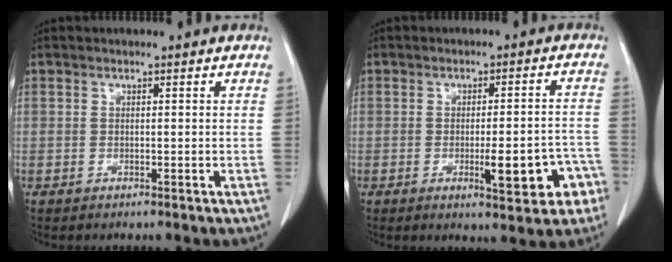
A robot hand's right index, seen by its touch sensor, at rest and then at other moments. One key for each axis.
{"total": 8.6, "fx": -3.3, "fy": 1.9, "fz": 7.7, "tx": -0.094, "ty": 0.011, "tz": -0.036}